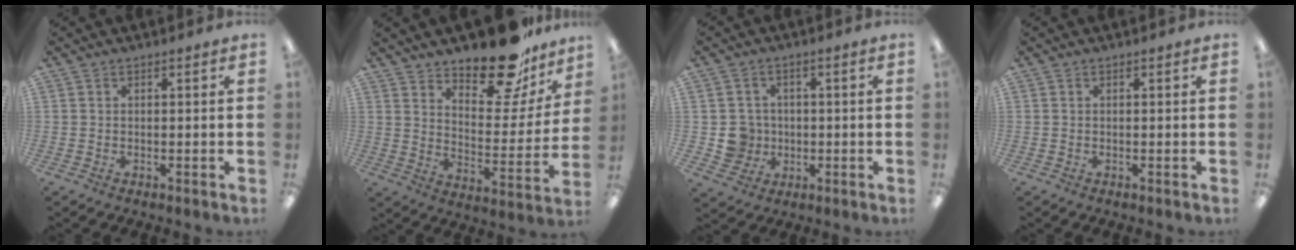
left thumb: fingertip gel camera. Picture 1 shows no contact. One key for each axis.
{"total": 19.3, "fx": 15.7, "fy": 7.1, "fz": 8.7, "tx": -0.128, "ty": -0.111, "tz": 0.270}
{"total": 5.9, "fx": -0.3, "fy": 5.8, "fz": 0.7, "tx": -0.011, "ty": 0.008, "tz": 0.002}
{"total": 0.0}